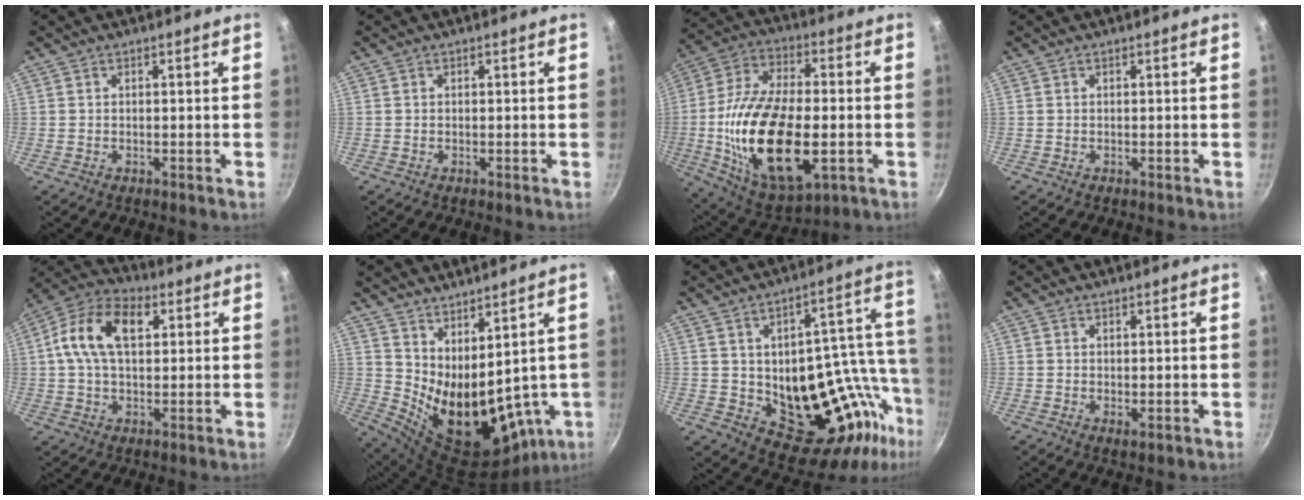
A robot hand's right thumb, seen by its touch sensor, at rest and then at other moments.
{"total": 0.0}
{"total": 25.2, "force": [-3.9, 12.6, 21.5], "torque": [-0.402, 0.014, -0.062]}
{"total": 0.0}
{"total": 13.6, "force": [3.3, 8.3, 10.3], "torque": [-0.171, 0.019, 0.041]}
{"total": 17.0, "force": [3.9, 9.0, 13.9], "torque": [-0.200, -0.047, 0.102]}
{"total": 21.8, "force": [-3.5, 12.1, 17.8], "torque": [-0.175, 0.013, -0.029]}
{"total": 0.9, "force": [0.3, 0.5, 0.8], "torque": [-0.012, -0.008, 0.003]}